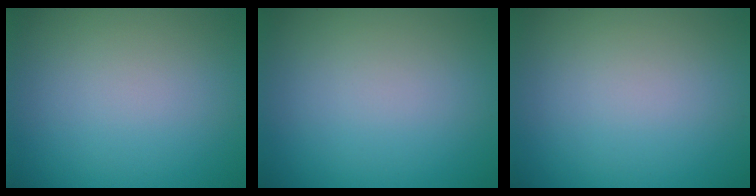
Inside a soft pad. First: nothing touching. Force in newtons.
{"total": 0.0}
{"total": 0.0}